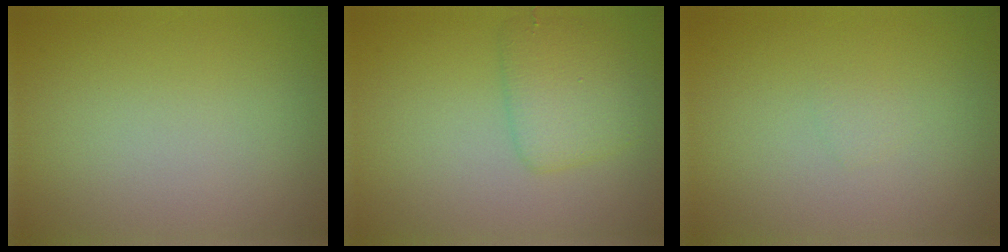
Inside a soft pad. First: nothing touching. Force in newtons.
{"total": 3.0, "press": 3.0, "slide": 0.2}
{"total": 0.5, "press": 0.5, "slide": 0.0}